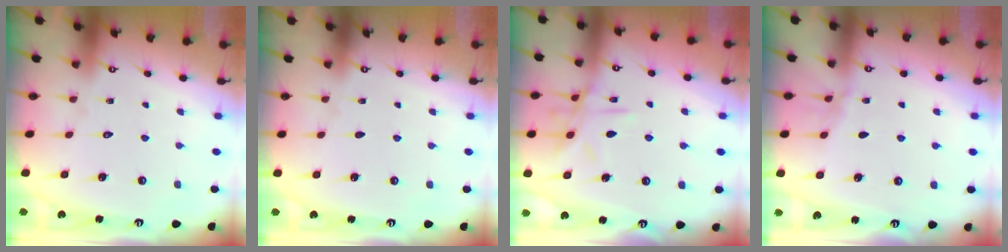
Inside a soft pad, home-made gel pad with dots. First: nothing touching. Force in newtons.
{"total": 0.0}
{"total": 10.3, "press": 10.3, "slide": 0.8}
{"total": 3.6, "press": 3.6, "slide": 0.5}